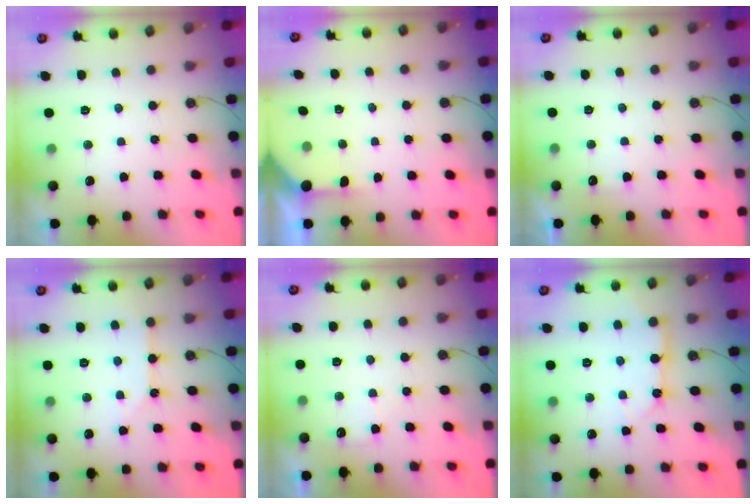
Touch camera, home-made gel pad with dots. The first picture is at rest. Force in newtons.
{"total": 2.6, "press": 2.6, "slide": 0.4}
{"total": 3.6, "press": 3.6, "slide": 0.5}
{"total": 2.1, "press": 2.1, "slide": 0.3}
{"total": 4.0, "press": 3.9, "slide": 0.7}
{"total": 6.1, "press": 6.1, "slide": 0.6}